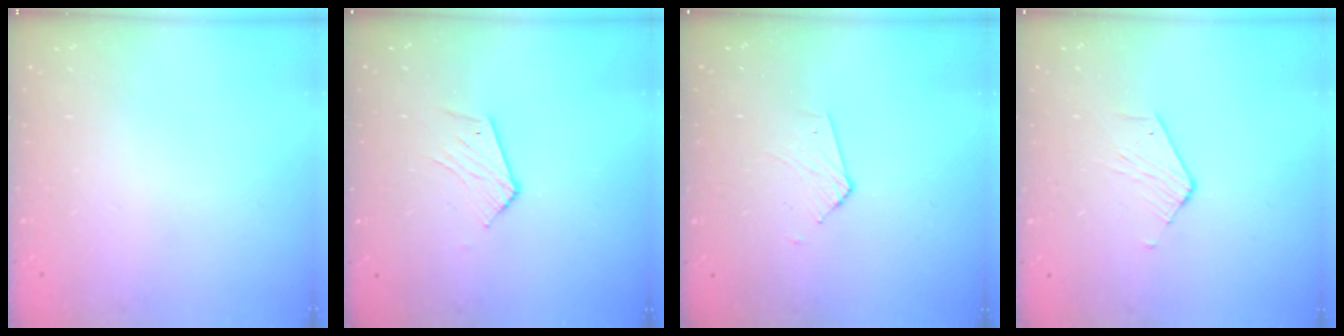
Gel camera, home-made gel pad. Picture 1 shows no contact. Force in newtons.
{"total": 5.4, "press": 5.4, "slide": 0.3}
{"total": 2.9, "press": 2.9, "slide": 0.2}
{"total": 2.6, "press": 2.6, "slide": 0.2}